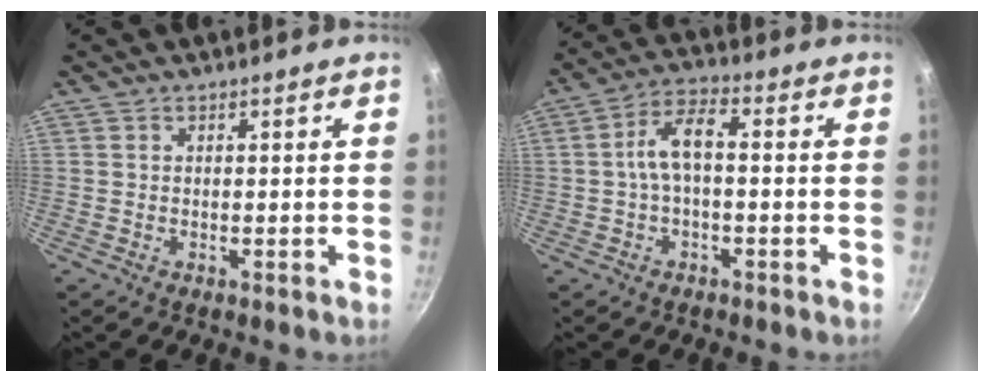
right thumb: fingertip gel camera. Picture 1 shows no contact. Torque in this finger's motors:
{"motor_torque": [0.18, 0.00, 0.89, -0.31, 0.07]}